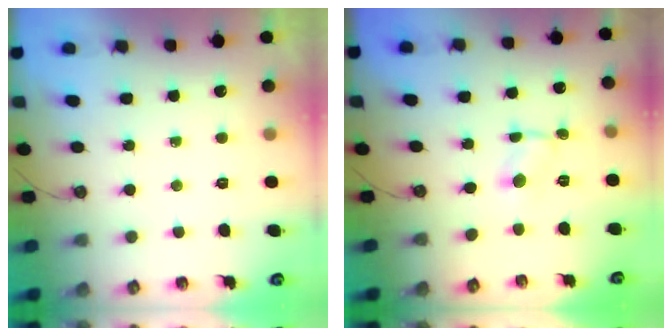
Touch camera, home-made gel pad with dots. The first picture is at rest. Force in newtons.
{"total": 0.7, "press": 0.6, "slide": 0.1}